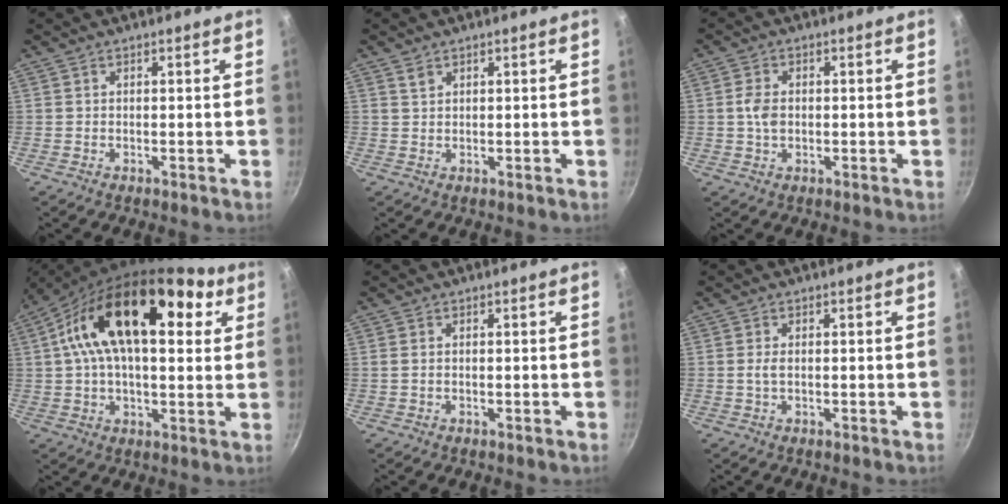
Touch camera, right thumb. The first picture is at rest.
{"total": 1.4, "force": [0.9, 0.9, 0.6], "torque": [-0.007, -0.002, 0.018]}
{"total": 3.6, "force": [0.0, 2.4, 2.7], "torque": [-0.050, 0.007, -0.004]}
{"total": 20.8, "force": [6.4, 11.1, 16.4], "torque": [-0.248, 0.008, 0.082]}
{"total": 0.7, "force": [0.0, 0.3, 0.6], "torque": [-0.015, 0.001, 0.001]}
{"total": 1.4, "force": [0.0, 0.5, 1.2], "torque": [-0.028, 0.000, -0.001]}